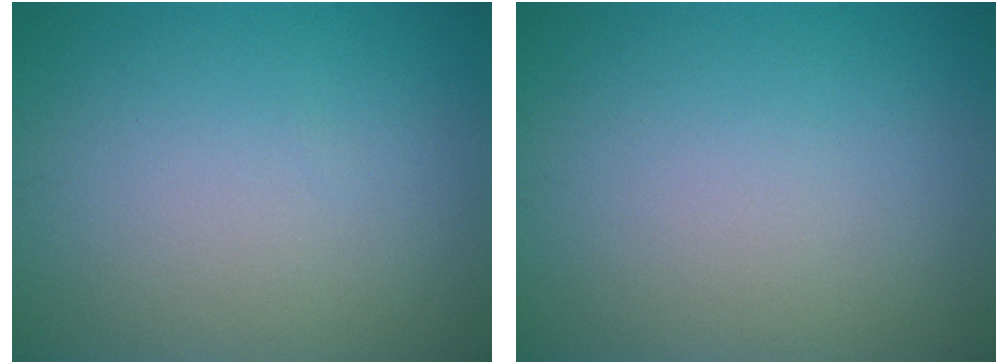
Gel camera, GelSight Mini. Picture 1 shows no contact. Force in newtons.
{"total": 0.0}